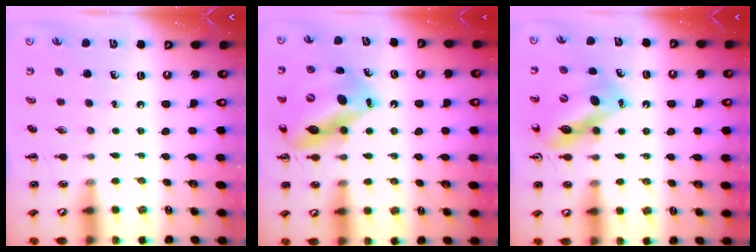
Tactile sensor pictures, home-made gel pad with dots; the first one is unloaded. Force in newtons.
{"total": 15.5, "press": 14.7, "slide": 4.8}
{"total": 12.4, "press": 11.8, "slide": 3.7}